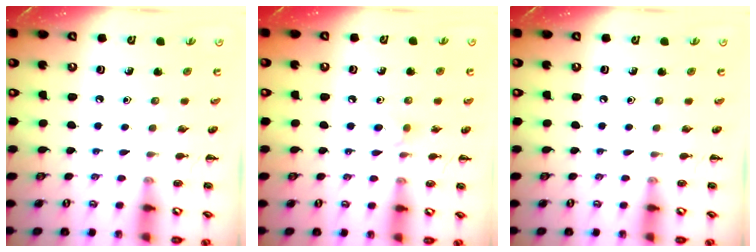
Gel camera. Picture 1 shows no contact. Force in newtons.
{"total": 5.0, "press": 4.6, "slide": 2.0}
{"total": 0.0}